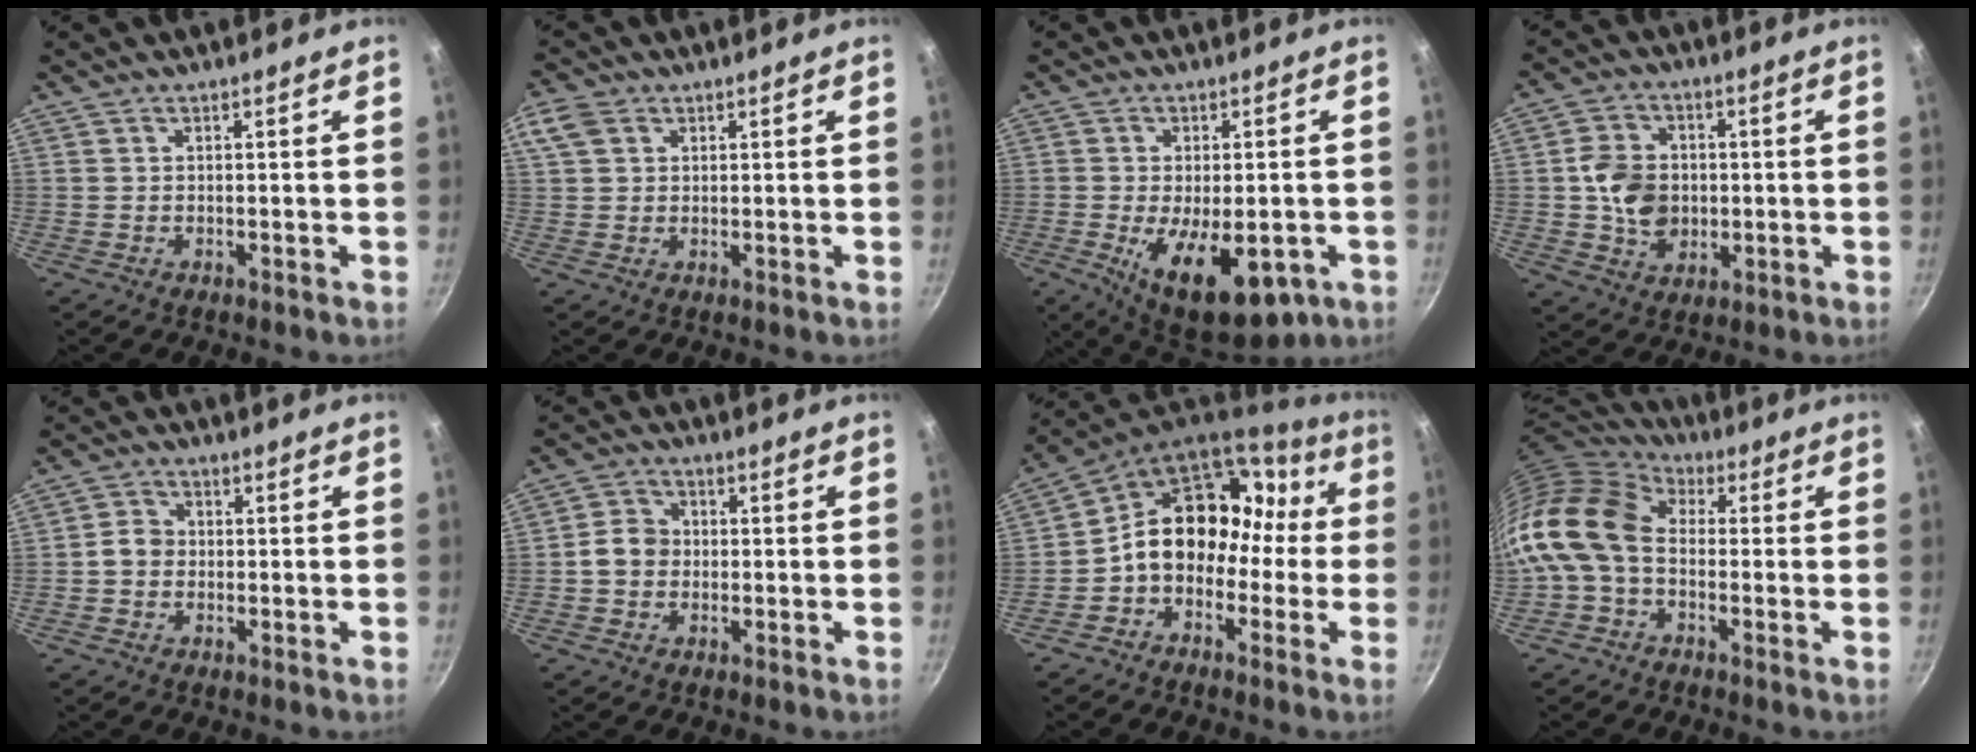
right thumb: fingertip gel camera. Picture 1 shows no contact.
{"total": 5.1, "force": [2.0, 3.8, 2.7], "torque": [-0.051, 0.004, 0.035]}
{"total": 15.8, "force": [-5.1, 7.7, 12.8], "torque": [-0.168, -0.009, -0.060]}
{"total": 10.0, "force": [-0.2, 8.1, 5.9], "torque": [-0.076, 0.008, -0.003]}
{"total": 3.6, "force": [-0.6, 3.1, 1.7], "torque": [-0.014, 0.015, -0.018]}
{"total": 5.1, "force": [-0.6, 4.5, 2.5], "torque": [-0.021, 0.015, -0.022]}
{"total": 15.6, "force": [-1.2, 12.4, 9.3], "torque": [-0.085, 0.076, -0.032]}
{"total": 15.2, "force": [-1.4, 10.8, 10.7], "torque": [-0.203, 0.035, -0.049]}